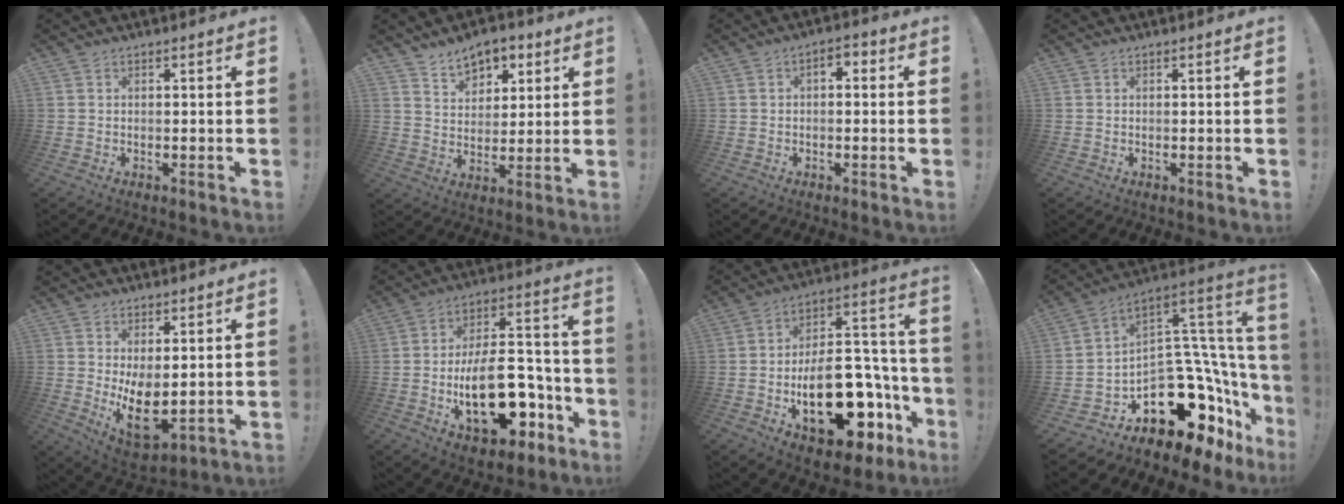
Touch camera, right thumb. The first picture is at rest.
{"total": 8.6, "force": [5.8, 5.7, 3.0], "torque": [-0.038, -0.037, 0.111]}
{"total": 2.9, "force": [-0.8, 2.0, 2.0], "torque": [-0.019, 0.005, -0.020]}
{"total": 0.0}
{"total": 11.1, "force": [1.2, 5.8, 9.4], "torque": [-0.139, -0.039, 0.030]}
{"total": 23.1, "force": [-8.0, 11.9, 18.1], "torque": [-0.294, 0.059, -0.112]}
{"total": 25.2, "force": [-10.5, 12.8, 19.1], "torque": [-0.292, 0.070, -0.153]}
{"total": 18.4, "force": [-9.3, 10.9, 11.6], "torque": [-0.143, 0.030, -0.133]}